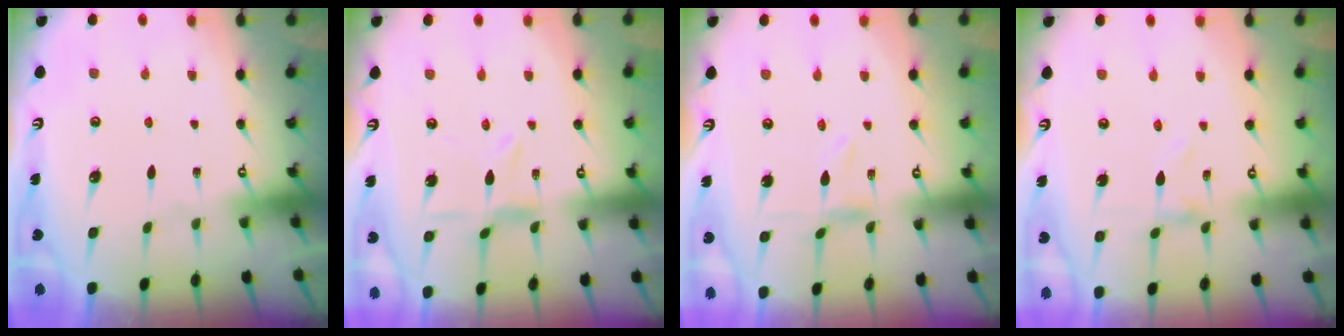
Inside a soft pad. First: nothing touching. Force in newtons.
{"total": 2.1, "press": 2.1, "slide": 0.3}
{"total": 0.0}
{"total": 0.8, "press": 0.8, "slide": 0.1}